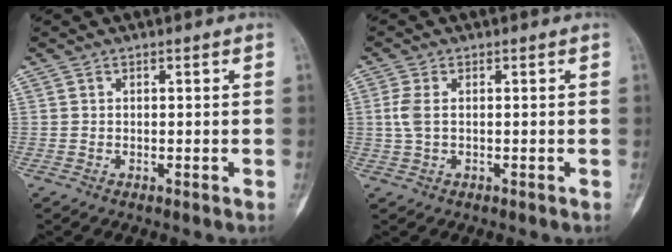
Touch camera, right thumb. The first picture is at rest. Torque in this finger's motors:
{"motor_torque": [0.05, 0.04, 0.05, -0.04, 0.02]}